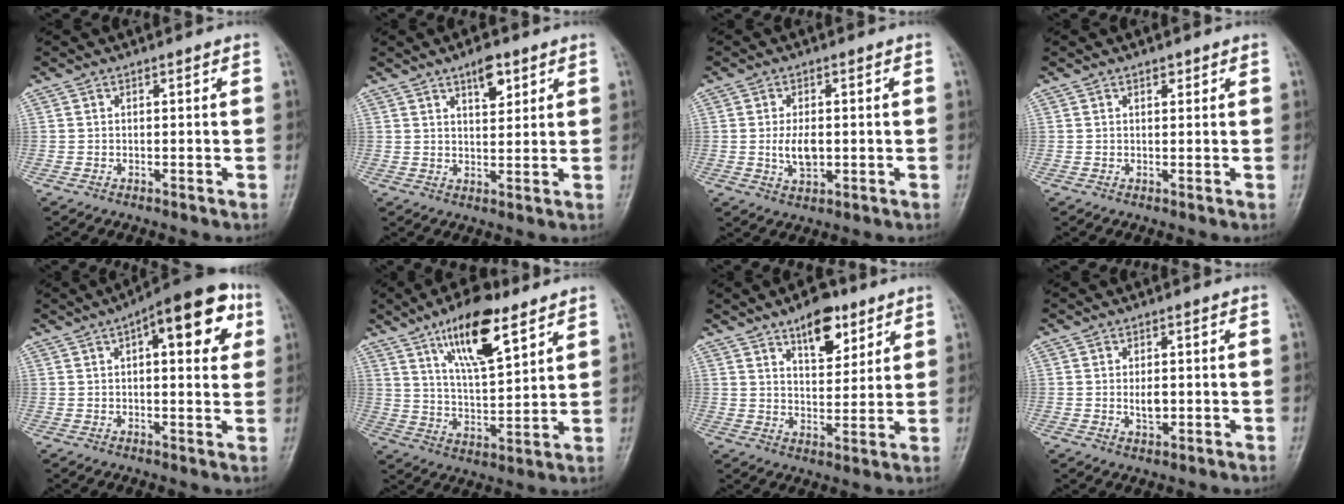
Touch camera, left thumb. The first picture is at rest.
{"total": 5.4, "force": [3.2, 2.3, 3.7], "torque": [-0.042, -0.018, 0.049]}
{"total": 5.1, "force": [-0.2, 2.8, 4.3], "torque": [-0.077, -0.004, -0.002]}
{"total": 1.4, "force": [0.9, 0.7, 0.8], "torque": [-0.007, -0.002, 0.011]}
{"total": 14.9, "force": [5.4, 5.9, 12.6], "torque": [-0.131, 0.010, 0.063]}
{"total": 15.1, "force": [8.9, 5.2, 11.0], "torque": [-0.161, -0.044, 0.155]}
{"total": 9.8, "force": [6.0, 4.7, 6.2], "torque": [-0.067, -0.034, 0.096]}
{"total": 3.3, "force": [0.0, 1.9, 2.7], "torque": [-0.039, -0.004, 0.003]}